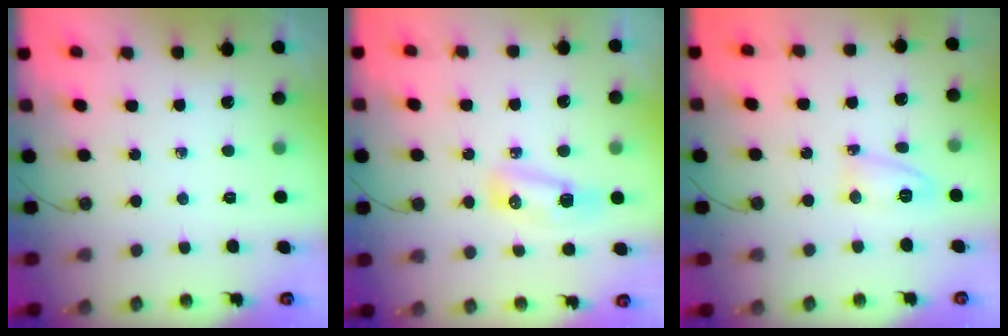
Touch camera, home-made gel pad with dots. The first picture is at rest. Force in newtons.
{"total": 7.8, "press": 7.7, "slide": 1.5}
{"total": 5.1, "press": 5.1, "slide": 0.7}